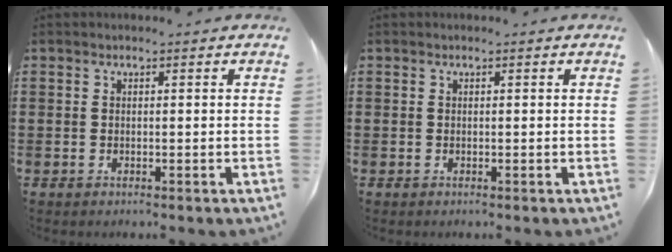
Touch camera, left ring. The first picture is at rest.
{"total": 0.0}